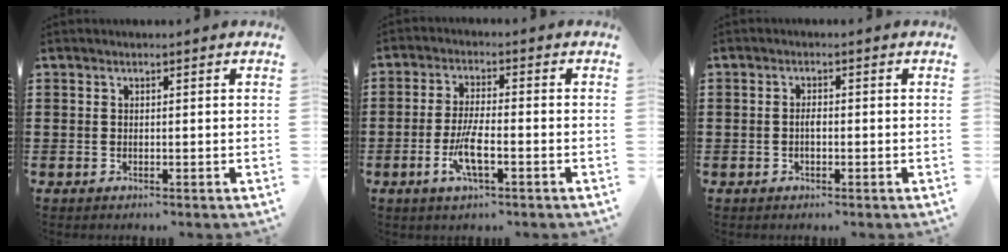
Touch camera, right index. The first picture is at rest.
{"total": 5.5, "force": [-2.2, 1.2, 4.9], "torque": [-0.108, -0.010, -0.045]}
{"total": 1.5, "force": [-0.4, 0.6, 1.3], "torque": [-0.027, -0.002, -0.006]}